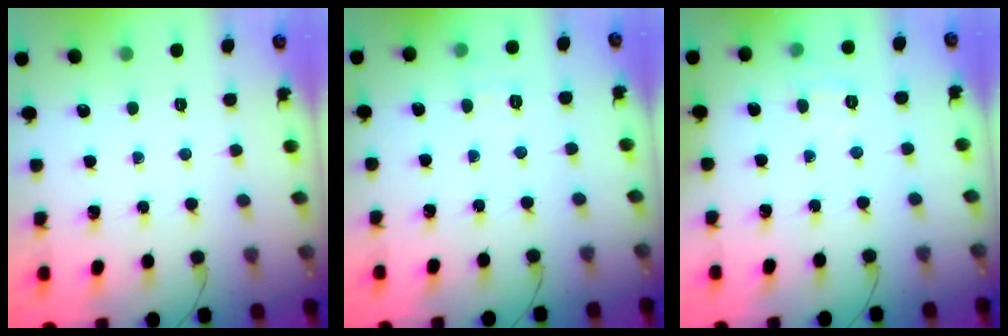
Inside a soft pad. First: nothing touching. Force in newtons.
{"total": 5.7, "press": 5.5, "slide": 1.2}
{"total": 6.5, "press": 6.4, "slide": 1.4}